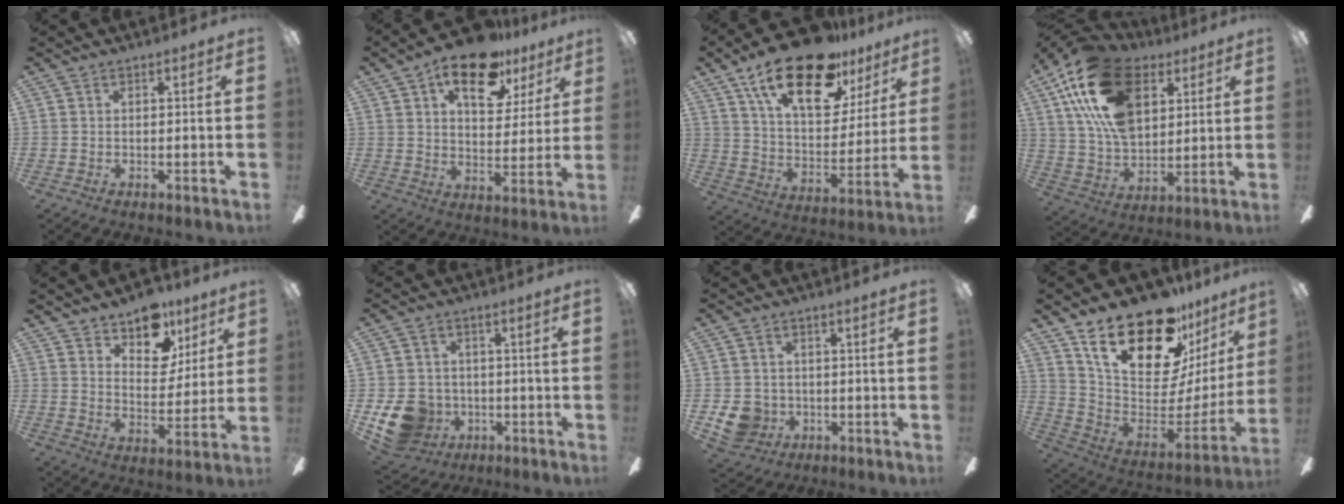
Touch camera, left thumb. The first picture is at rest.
{"total": 16.5, "force": [10.0, 8.3, 10.2], "torque": [-0.147, -0.040, 0.169]}
{"total": 23.9, "force": [15.0, 10.3, 15.5], "torque": [-0.247, -0.082, 0.256]}
{"total": 23.0, "force": [10.2, 13.9, 15.2], "torque": [-0.313, -0.022, 0.181]}
{"total": 11.8, "force": [8.3, 6.8, 4.8], "torque": [-0.063, -0.049, 0.151]}
{"total": 11.0, "force": [-3.7, 9.3, 4.6], "torque": [-0.119, 0.018, -0.062]}
{"total": 6.5, "force": [-1.6, 6.0, 2.1], "torque": [-0.054, 0.007, -0.030]}
{"total": 25.7, "force": [18.1, 10.8, 14.7], "torque": [-0.253, -0.130, 0.319]}